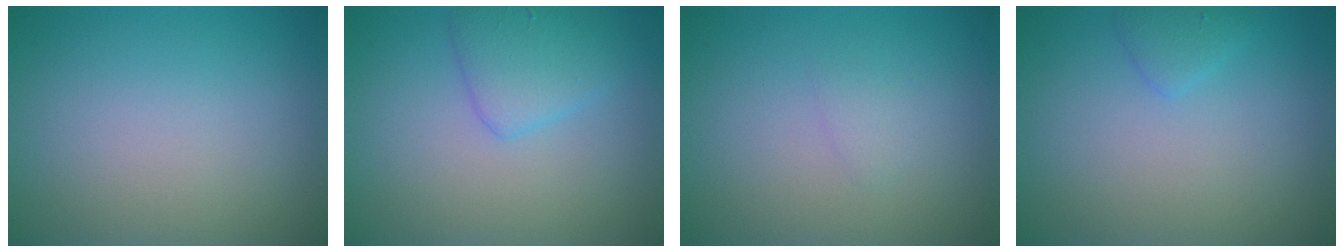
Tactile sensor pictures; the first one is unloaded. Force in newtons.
{"total": 2.9, "press": 2.9, "slide": 0.1}
{"total": 0.8, "press": 0.8, "slide": 0.1}
{"total": 1.2, "press": 1.2, "slide": 0.1}